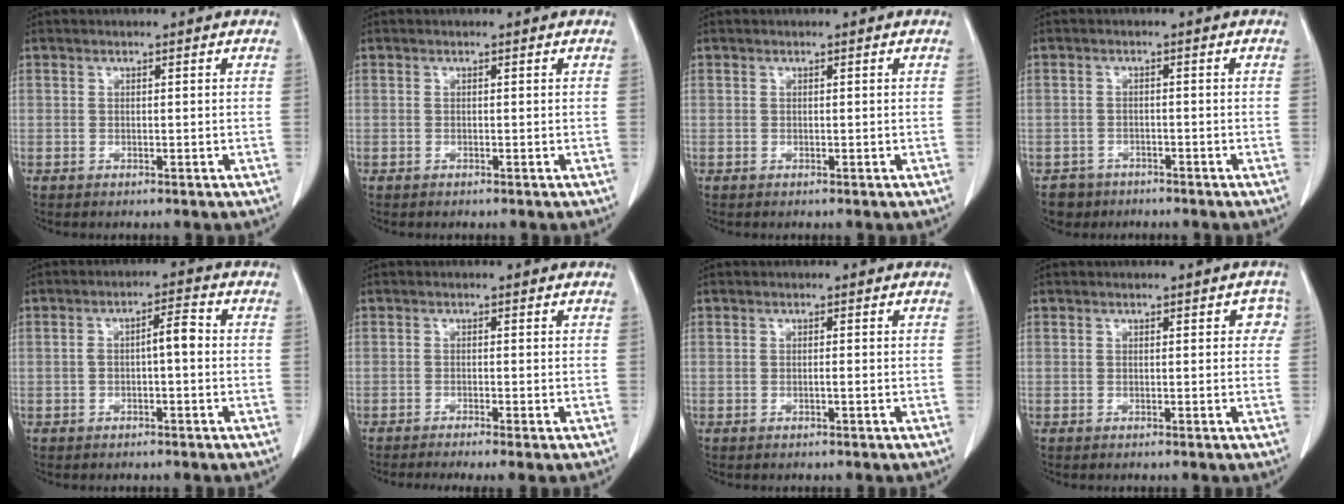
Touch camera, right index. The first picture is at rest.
{"total": 0.0}
{"total": 0.0}
{"total": 3.1, "force": [-2.2, 2.1, -0.4], "torque": [0.003, 0.007, -0.038]}
{"total": 3.8, "force": [-0.3, 0.9, 3.7], "torque": [-0.061, 0.018, -0.004]}
{"total": 9.8, "force": [-8.3, -1.8, 4.9], "torque": [-0.053, -0.026, -0.127]}
{"total": 0.5, "force": [-0.2, 0.0, 0.5], "torque": [-0.008, 0.002, -0.003]}
{"total": 2.0, "force": [0.5, 1.3, 1.4], "torque": [-0.002, 0.012, -0.001]}